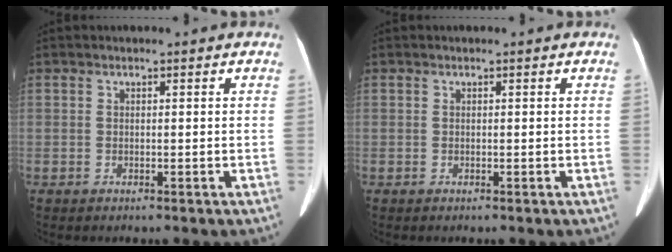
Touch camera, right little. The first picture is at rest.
{"total": 0.0}